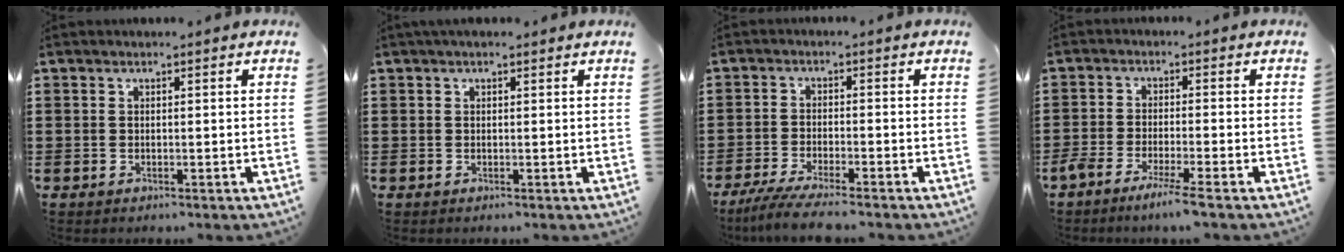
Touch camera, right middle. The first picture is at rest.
{"total": 0.8, "force": [0.6, 0.2, 0.5], "torque": [-0.011, 0.003, 0.010]}
{"total": 4.6, "force": [-4.0, -0.2, 2.3], "torque": [-0.060, -0.021, -0.079]}
{"total": 3.9, "force": [-3.1, -0.2, 2.5], "torque": [-0.054, -0.012, -0.058]}